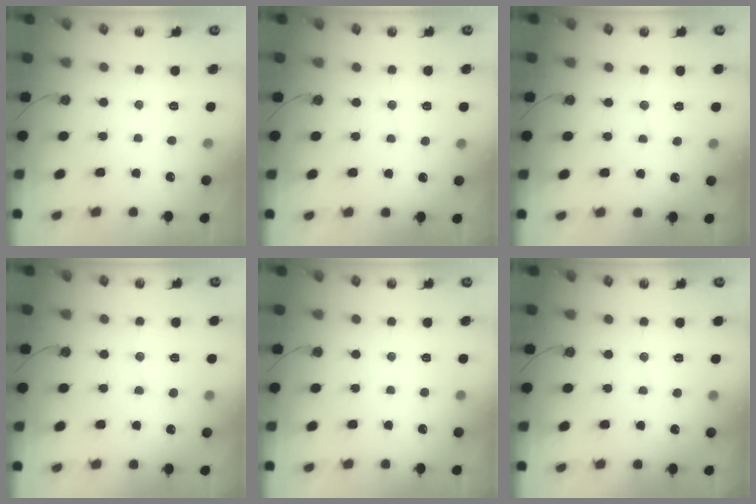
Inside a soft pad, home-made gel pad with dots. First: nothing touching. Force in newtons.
{"total": 4.5, "press": 4.5, "slide": 0.4}
{"total": 3.5, "press": 3.4, "slide": 0.5}
{"total": 7.1, "press": 6.9, "slide": 1.4}
{"total": 1.8, "press": 1.7, "slide": 0.1}
{"total": 2.0, "press": 1.8, "slide": 0.9}